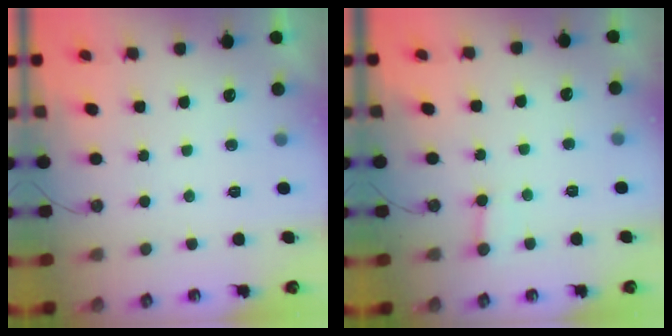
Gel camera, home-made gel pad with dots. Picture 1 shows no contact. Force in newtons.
{"total": 2.4, "press": 2.4, "slide": 0.4}